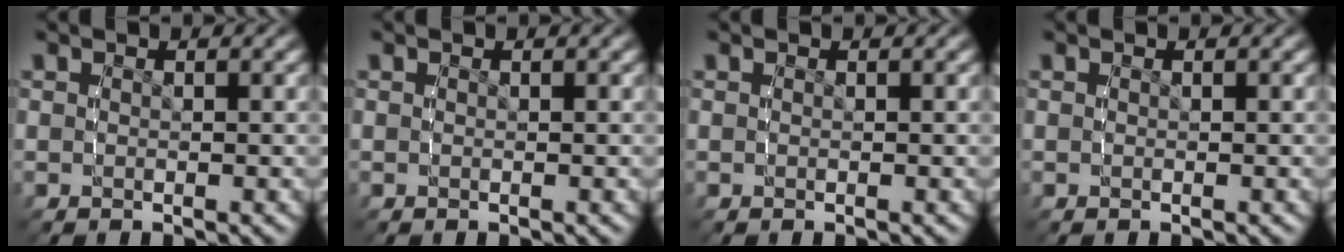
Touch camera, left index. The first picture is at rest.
{"total": 0.0}
{"total": 0.0}
{"total": 0.0}